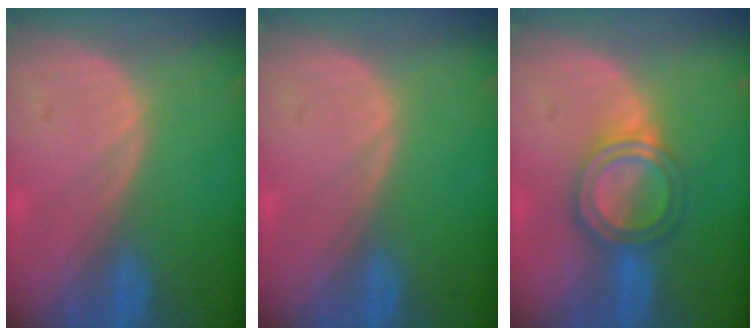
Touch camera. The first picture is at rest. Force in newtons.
{"total": 0.0}
{"total": 6.0, "press": 5.4, "slide": 2.7}